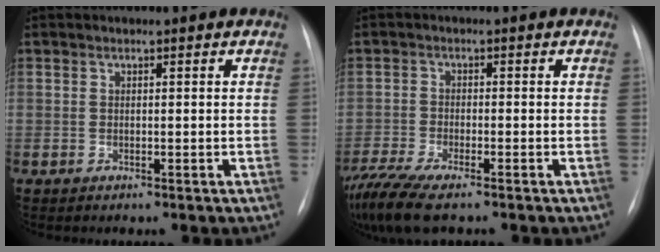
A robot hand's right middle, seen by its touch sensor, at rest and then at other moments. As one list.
[{"total": 9.3, "force": [-7.3, 1.6, 5.6], "torque": [-0.114, -0.019, -0.127]}]